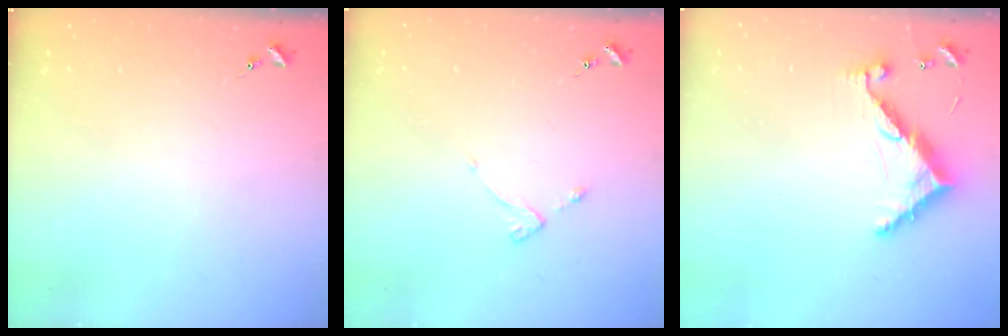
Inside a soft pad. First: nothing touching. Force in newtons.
{"total": 2.7, "press": 2.6, "slide": 0.5}
{"total": 9.0, "press": 9.0, "slide": 0.5}